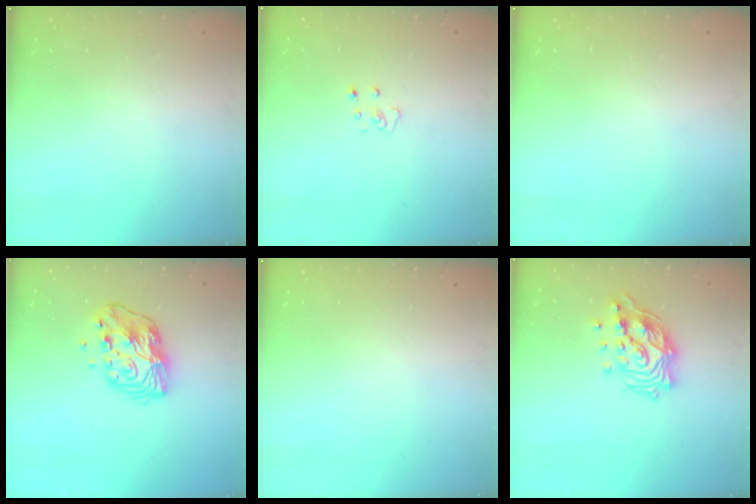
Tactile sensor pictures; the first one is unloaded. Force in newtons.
{"total": 2.8, "press": 2.8, "slide": 0.2}
{"total": 0.0}
{"total": 11.7, "press": 11.6, "slide": 0.9}
{"total": 0.0}
{"total": 15.2, "press": 15.2, "slide": 1.1}